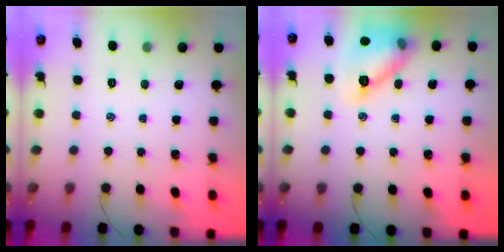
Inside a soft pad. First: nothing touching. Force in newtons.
{"total": 13.3, "press": 13.3, "slide": 0.5}